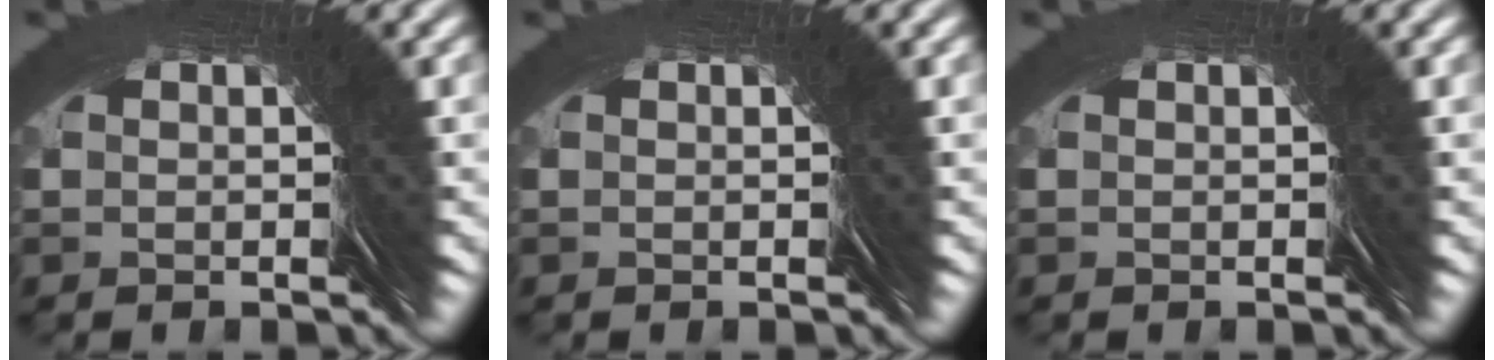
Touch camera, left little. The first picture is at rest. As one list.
[{"total": 0.0}, {"total": 0.0}]